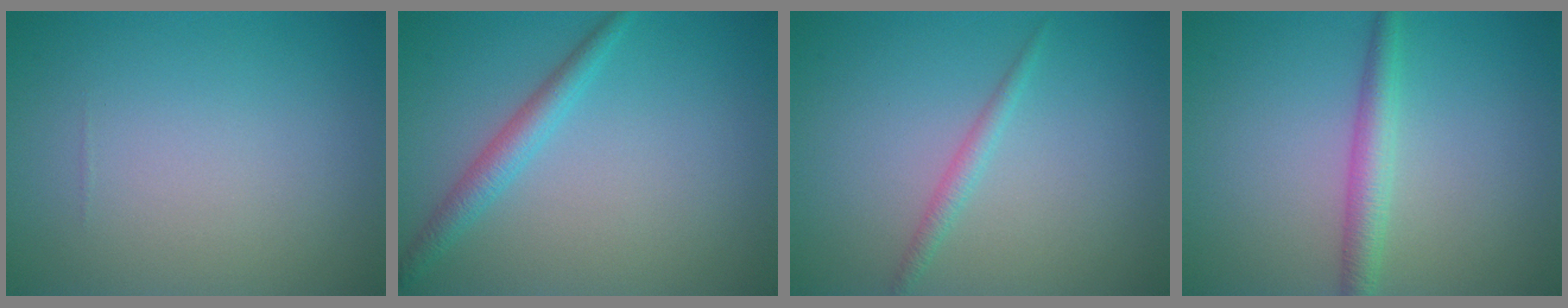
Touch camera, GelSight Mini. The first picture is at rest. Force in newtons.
{"total": 2.3, "press": 2.3, "slide": 0.2}
{"total": 1.3, "press": 1.3, "slide": 0.0}
{"total": 2.5, "press": 2.5, "slide": 0.1}